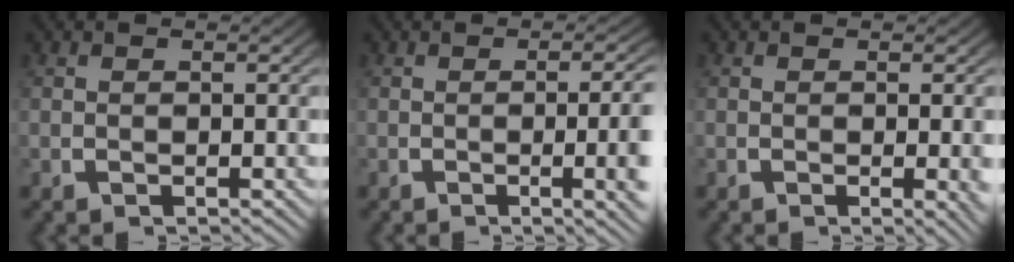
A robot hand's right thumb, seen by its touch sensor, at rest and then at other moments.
{"total": 5.1, "force": [-0.9, 1.4, 4.8], "torque": [-0.056, 0.005, -0.017]}
{"total": 1.6, "force": [0.0, 0.2, 1.6], "torque": [-0.016, -0.002, 0.000]}